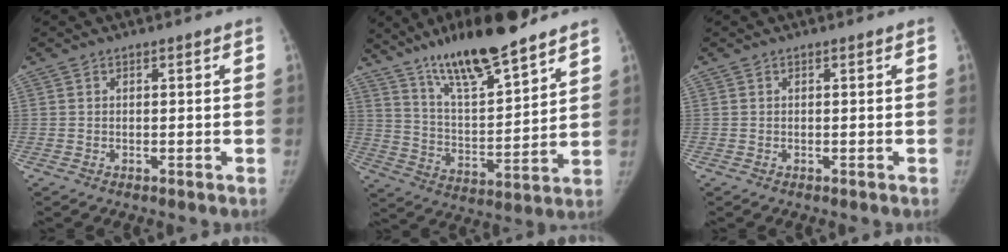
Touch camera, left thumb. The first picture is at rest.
{"total": 18.4, "force": [13.8, 3.7, 11.6], "torque": [-0.173, -0.073, 0.245]}
{"total": 0.0}